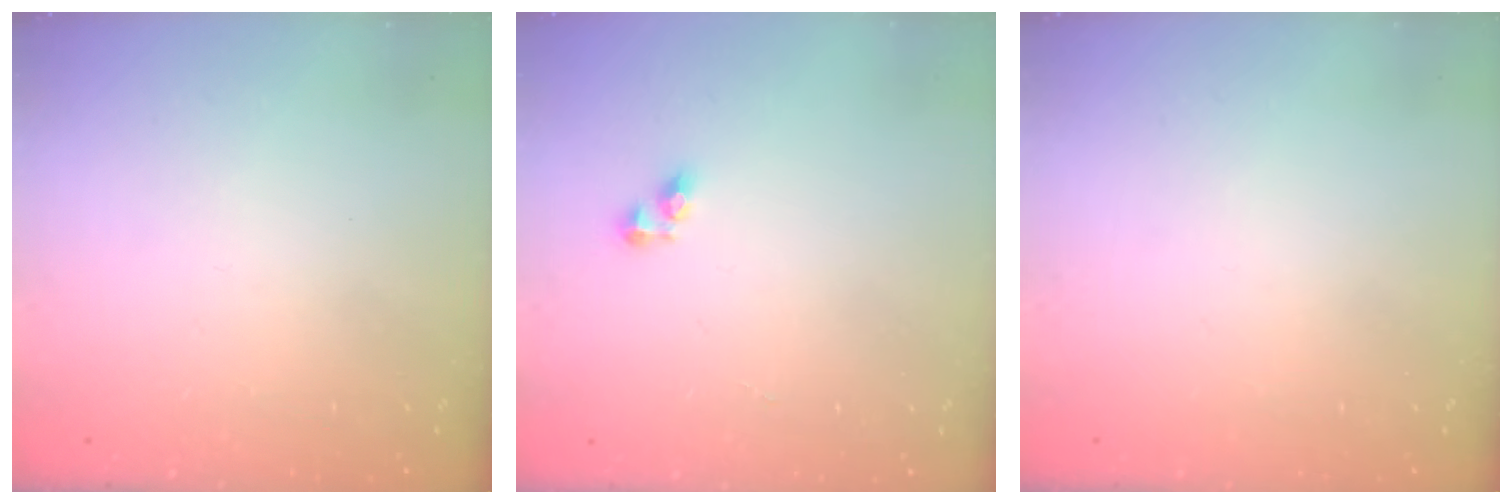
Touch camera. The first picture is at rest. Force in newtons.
{"total": 3.5, "press": 3.4, "slide": 0.5}
{"total": 0.0}